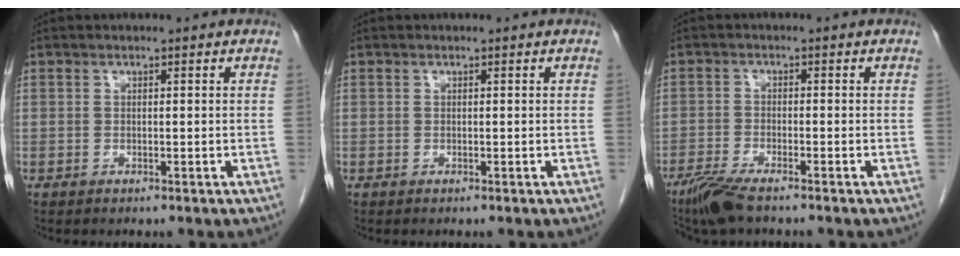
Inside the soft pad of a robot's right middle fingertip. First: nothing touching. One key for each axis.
{"total": 0.0}
{"total": 5.2, "fx": -4.1, "fy": 0.7, "fz": 3.1, "tx": -0.065, "ty": -0.013, "tz": -0.079}